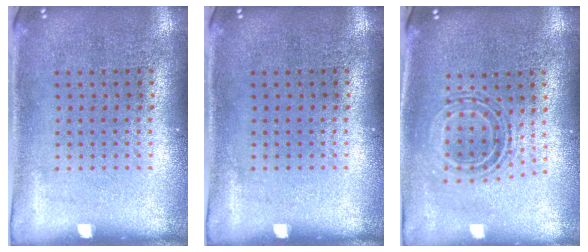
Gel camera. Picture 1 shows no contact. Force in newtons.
{"total": 0.0}
{"total": 0.8, "press": 0.8, "slide": 0.4}